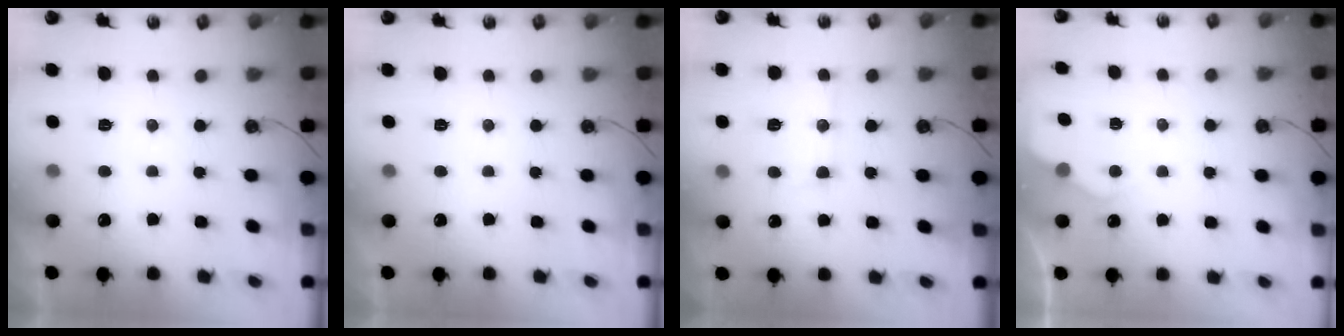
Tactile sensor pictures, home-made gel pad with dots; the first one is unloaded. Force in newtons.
{"total": 0.0}
{"total": 10.2, "press": 10.1, "slide": 0.8}
{"total": 3.0, "press": 2.9, "slide": 0.4}